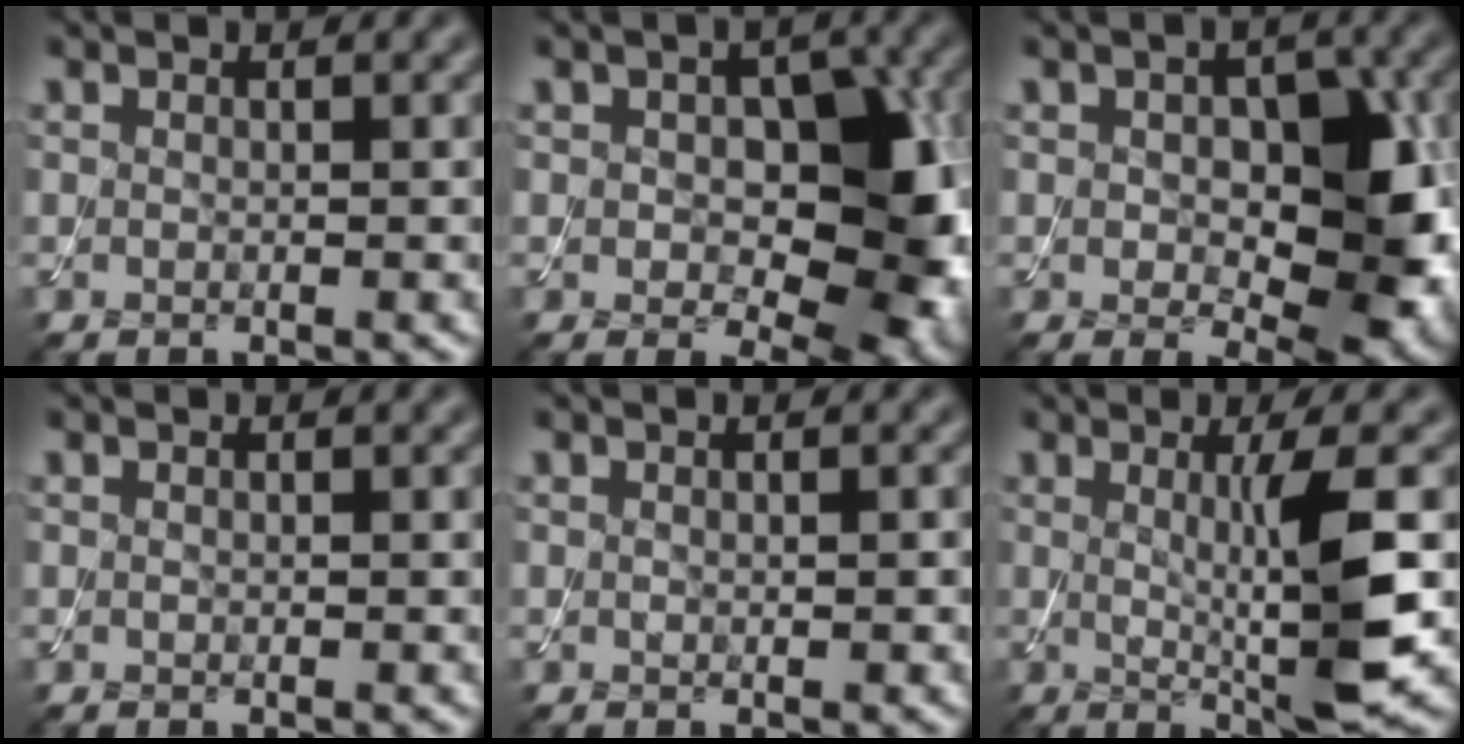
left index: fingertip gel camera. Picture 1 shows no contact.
{"total": 9.1, "force": [0.0, 5.4, 7.2], "torque": [-0.091, -0.007, 0.002]}
{"total": 8.2, "force": [-0.1, 4.6, 6.8], "torque": [-0.095, -0.006, 0.001]}
{"total": 0.0}
{"total": 0.7, "force": [0.0, 0.3, 0.6], "torque": [-0.010, -0.001, 0.001]}
{"total": 6.6, "force": [0.2, 0.9, 6.6], "torque": [-0.106, -0.009, 0.008]}